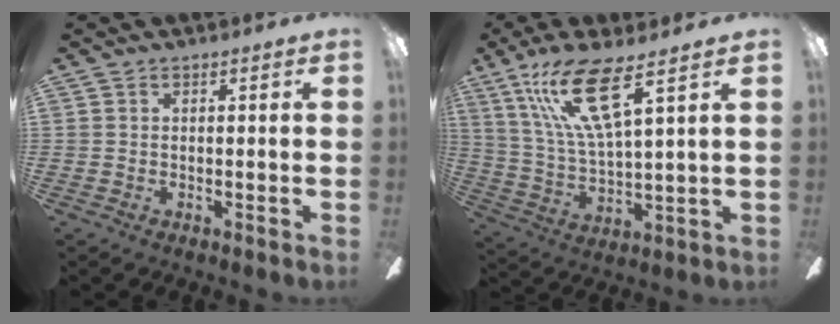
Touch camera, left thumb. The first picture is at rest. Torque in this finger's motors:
{"motor_torque": [0.99, 0.90, 1.69, -0.99, 0.14]}